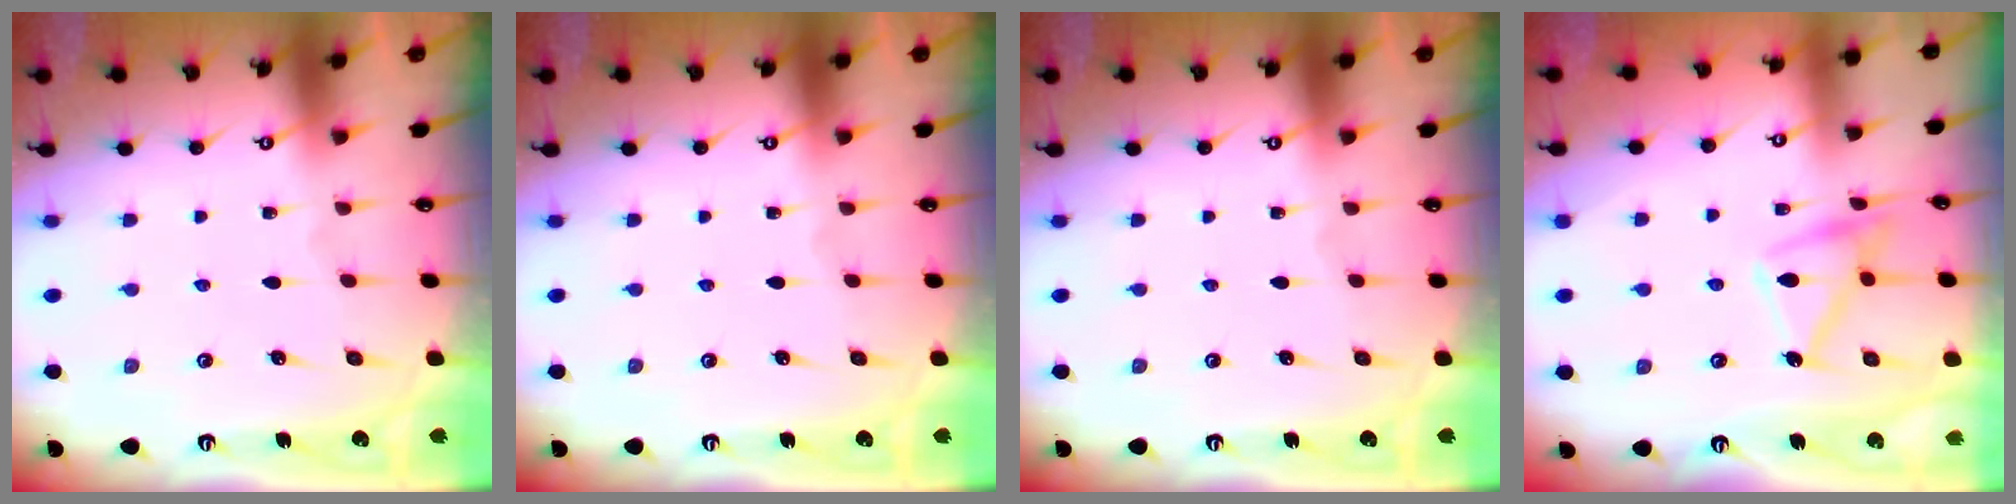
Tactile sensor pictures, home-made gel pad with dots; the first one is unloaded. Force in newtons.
{"total": 0.0}
{"total": 0.0}
{"total": 13.1, "press": 13.1, "slide": 0.6}